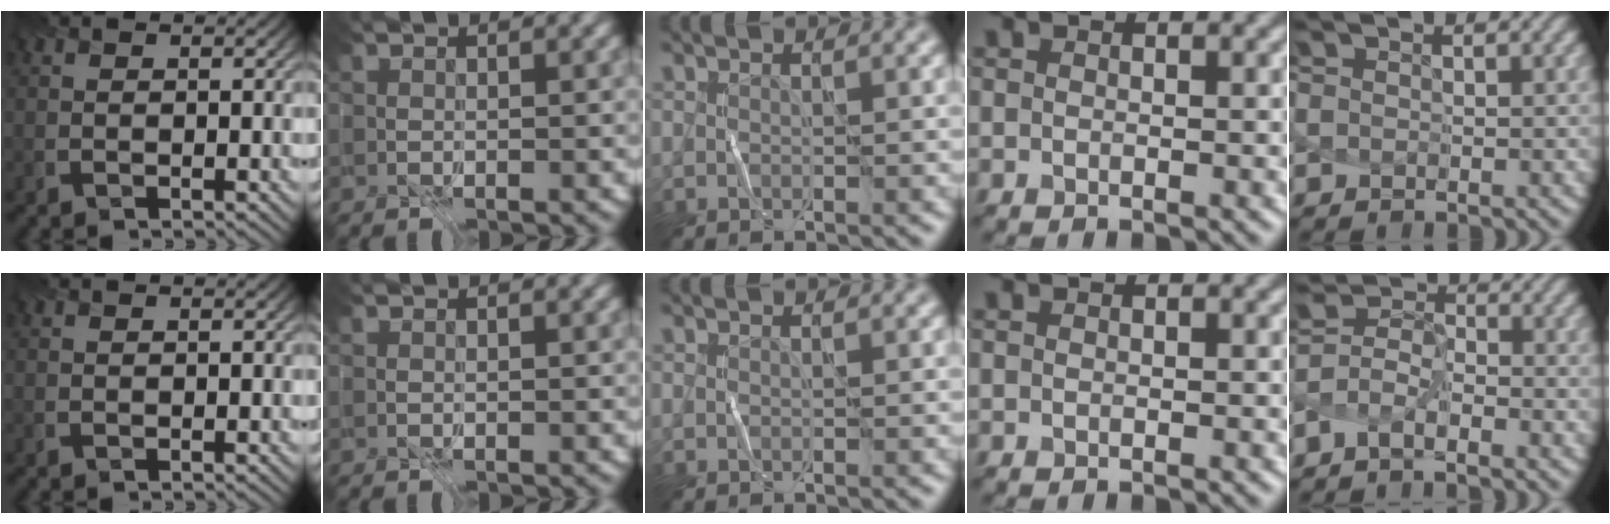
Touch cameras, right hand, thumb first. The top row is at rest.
{"little": {"total": 1.7, "force": [-1.5, 0.2, 0.7], "torque": [-0.016, -0.002, -0.037]}}